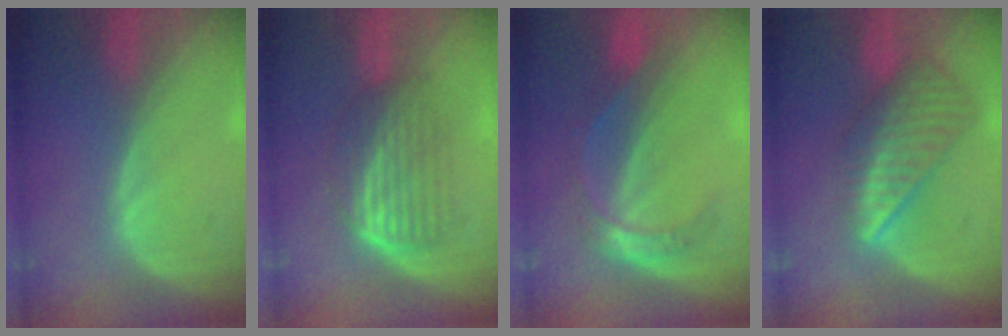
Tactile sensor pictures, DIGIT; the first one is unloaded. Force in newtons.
{"total": 6.9, "press": 6.0, "slide": 3.5}
{"total": 5.4, "press": 4.7, "slide": 2.6}
{"total": 8.4, "press": 7.5, "slide": 3.8}